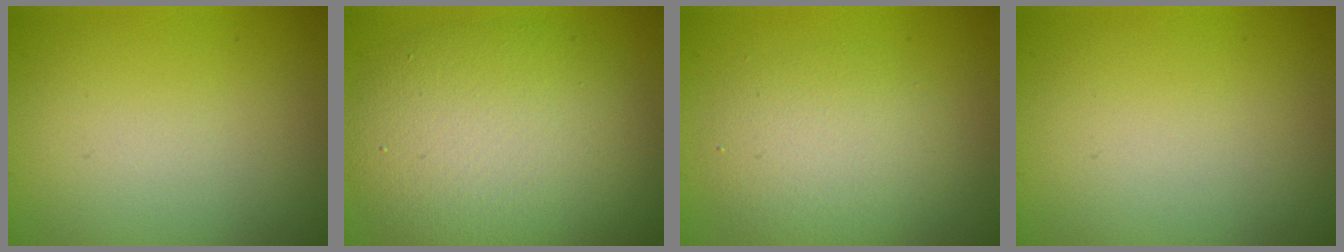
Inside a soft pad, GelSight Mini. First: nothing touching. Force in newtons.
{"total": 8.8, "press": 8.8, "slide": 0.3}
{"total": 3.8, "press": 3.8, "slide": 0.2}
{"total": 0.0}